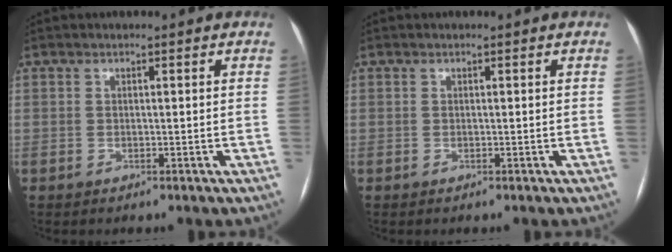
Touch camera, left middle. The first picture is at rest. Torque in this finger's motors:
{"motor_torque": [0.00, 0.00, 0.00, -0.01]}